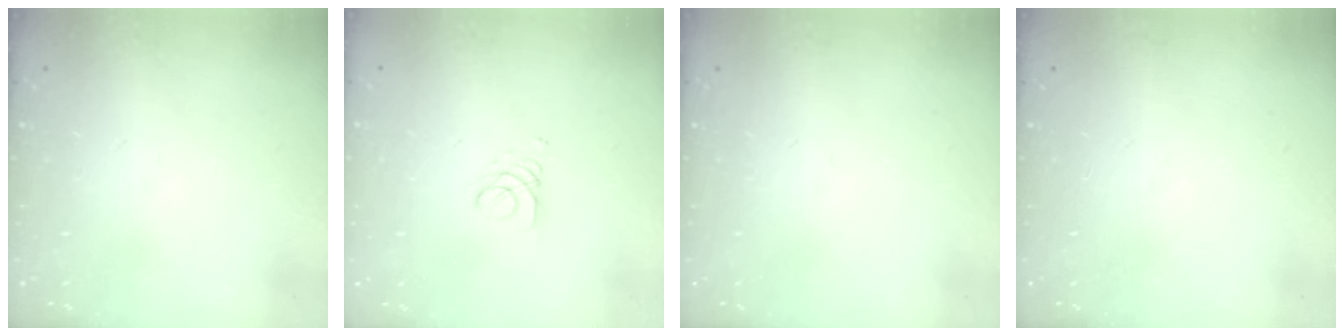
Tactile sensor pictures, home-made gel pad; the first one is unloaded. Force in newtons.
{"total": 2.7, "press": 2.7, "slide": 0.3}
{"total": 0.0}
{"total": 0.0}